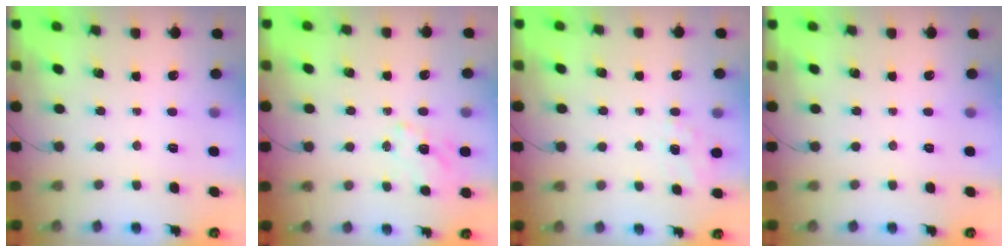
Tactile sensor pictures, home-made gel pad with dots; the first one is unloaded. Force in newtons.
{"total": 1.2, "press": 0.2, "slide": 1.2}
{"total": 1.5, "press": 1.1, "slide": 1.1}
{"total": 0.0}